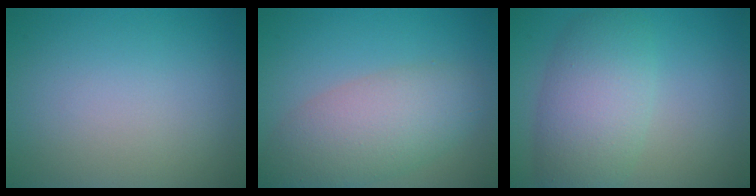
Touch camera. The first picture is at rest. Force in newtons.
{"total": 6.1, "press": 6.1, "slide": 0.4}
{"total": 6.1, "press": 6.1, "slide": 0.3}